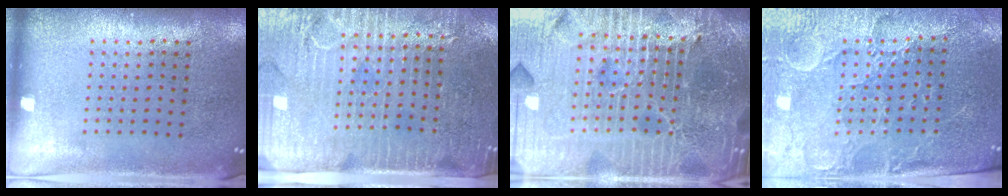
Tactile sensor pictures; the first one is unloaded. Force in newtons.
{"total": 3.6, "press": 3.3, "slide": 1.5}
{"total": 7.3, "press": 6.3, "slide": 3.7}
{"total": 3.5, "press": 3.3, "slide": 1.2}